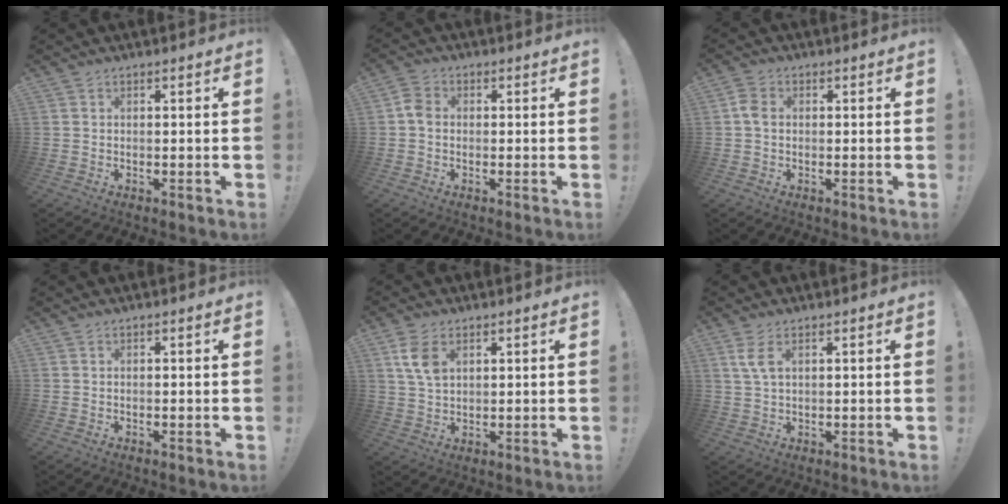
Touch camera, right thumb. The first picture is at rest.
{"total": 4.4, "force": [-0.4, 3.3, 2.8], "torque": [-0.063, 0.015, -0.003]}
{"total": 4.4, "force": [0.2, 3.2, 3.0], "torque": [-0.070, 0.012, 0.008]}
{"total": 0.0}
{"total": 7.2, "force": [3.1, 4.4, 4.9], "torque": [-0.098, -0.002, 0.060]}
{"total": 5.0, "force": [2.0, 2.1, 4.0], "torque": [-0.086, -0.001, 0.036]}